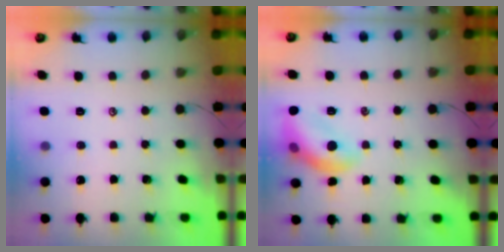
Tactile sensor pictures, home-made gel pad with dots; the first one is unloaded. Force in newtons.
{"total": 12.6, "press": 12.6, "slide": 0.9}